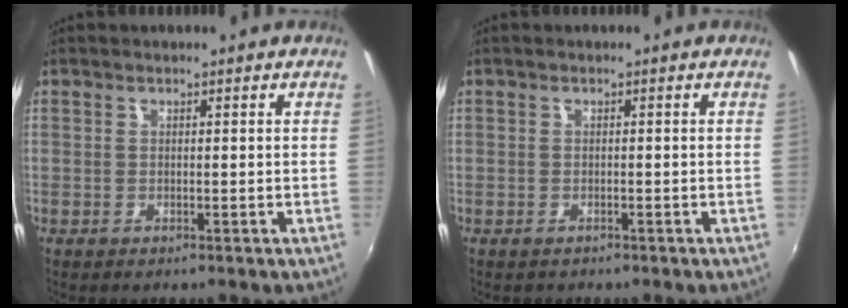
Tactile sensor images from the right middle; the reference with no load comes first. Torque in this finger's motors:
{"motor_torque": [-0.52, 0.08, 0.02, 0.00]}